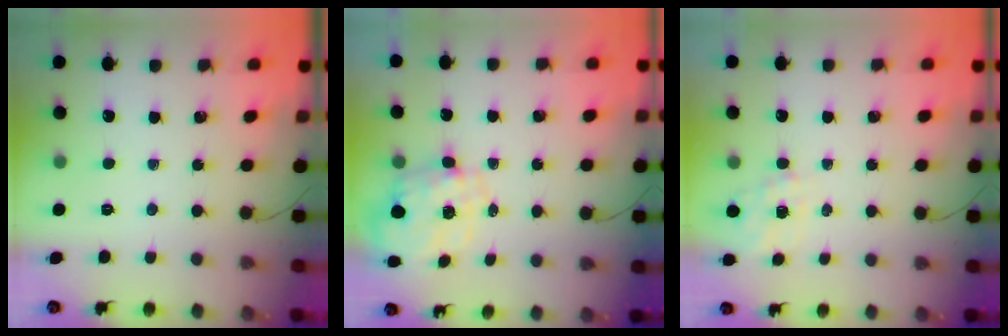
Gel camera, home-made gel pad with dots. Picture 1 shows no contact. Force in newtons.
{"total": 2.7, "press": 2.5, "slide": 1.0}
{"total": 5.5, "press": 5.3, "slide": 1.3}